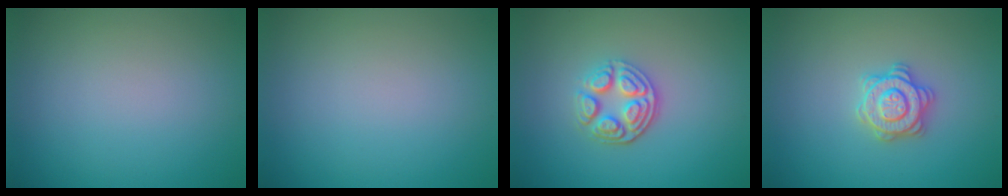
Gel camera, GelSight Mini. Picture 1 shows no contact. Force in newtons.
{"total": 0.0}
{"total": 3.7, "press": 3.1, "slide": 2.2}
{"total": 2.9, "press": 2.8, "slide": 0.6}